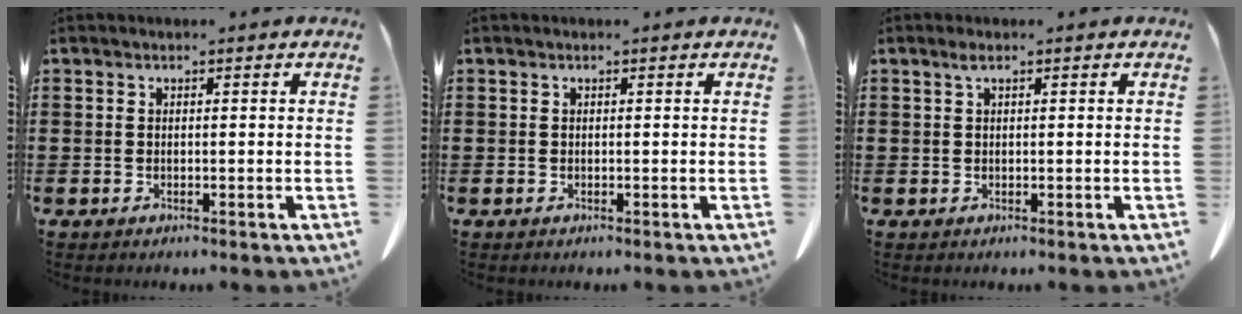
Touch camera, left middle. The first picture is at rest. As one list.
[{"total": 0.0}, {"total": 1.0, "force": [0.4, 0.4, 0.8], "torque": [-0.018, 0.002, 0.008]}]